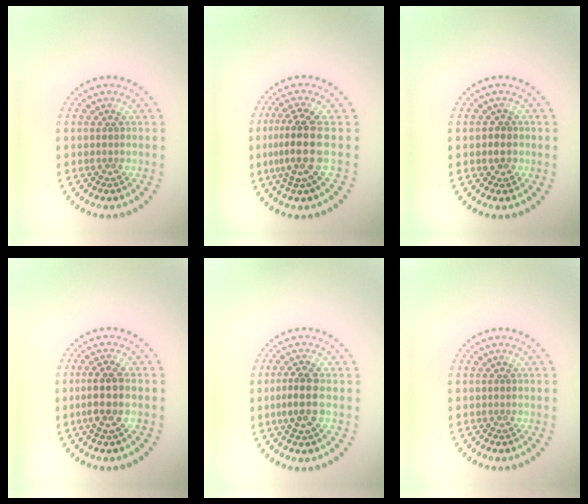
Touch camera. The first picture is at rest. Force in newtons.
{"total": 3.9, "press": 3.0, "slide": 2.5}
{"total": 1.1, "press": 1.0, "slide": 0.4}
{"total": 2.8, "press": 2.5, "slide": 1.3}
{"total": 2.8, "press": 2.6, "slide": 1.1}
{"total": 0.0}